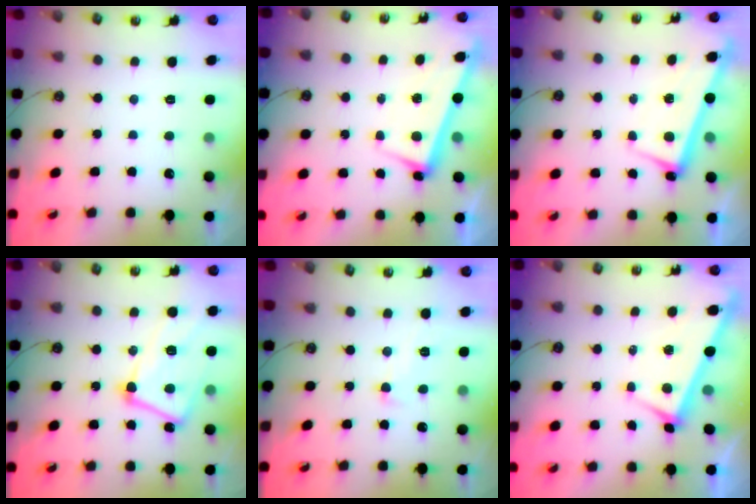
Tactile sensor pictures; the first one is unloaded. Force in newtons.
{"total": 2.6, "press": 2.5, "slide": 0.7}
{"total": 2.5, "press": 2.4, "slide": 0.5}
{"total": 10.4, "press": 10.3, "slide": 1.3}
{"total": 1.3, "press": 1.2, "slide": 0.3}
{"total": 4.8, "press": 4.8, "slide": 0.5}